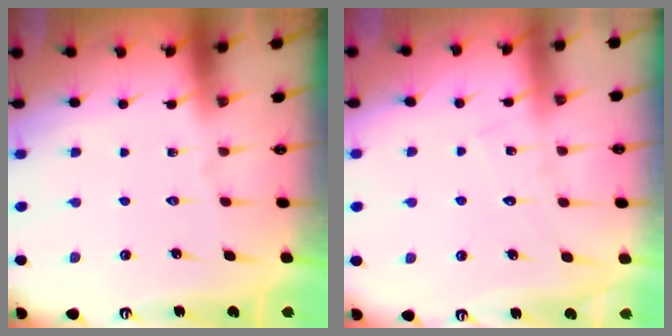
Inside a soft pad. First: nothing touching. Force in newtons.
{"total": 6.3, "press": 6.3, "slide": 0.4}